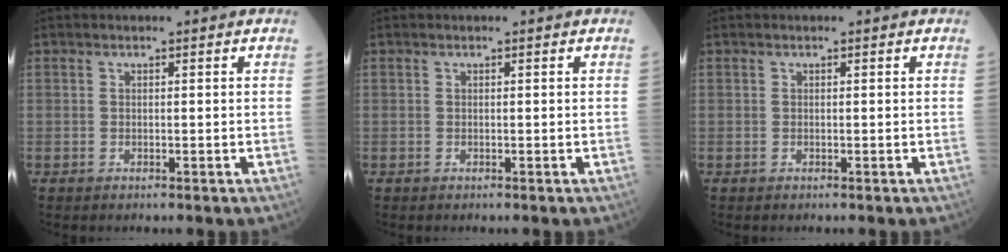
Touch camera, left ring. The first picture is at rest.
{"total": 0.0}
{"total": 0.0}